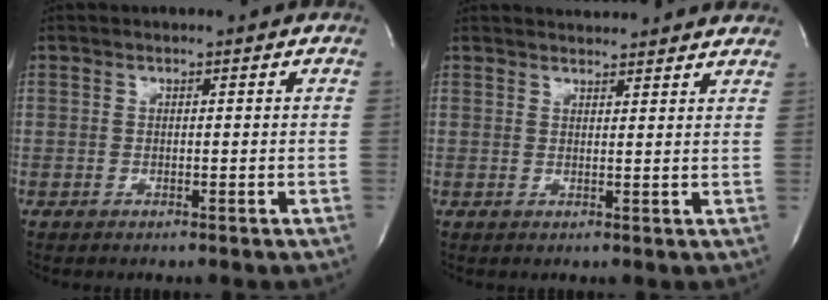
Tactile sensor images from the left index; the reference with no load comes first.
{"total": 10.1, "force": [9.7, 1.3, 2.5], "torque": [-0.026, 0.021, 0.106]}